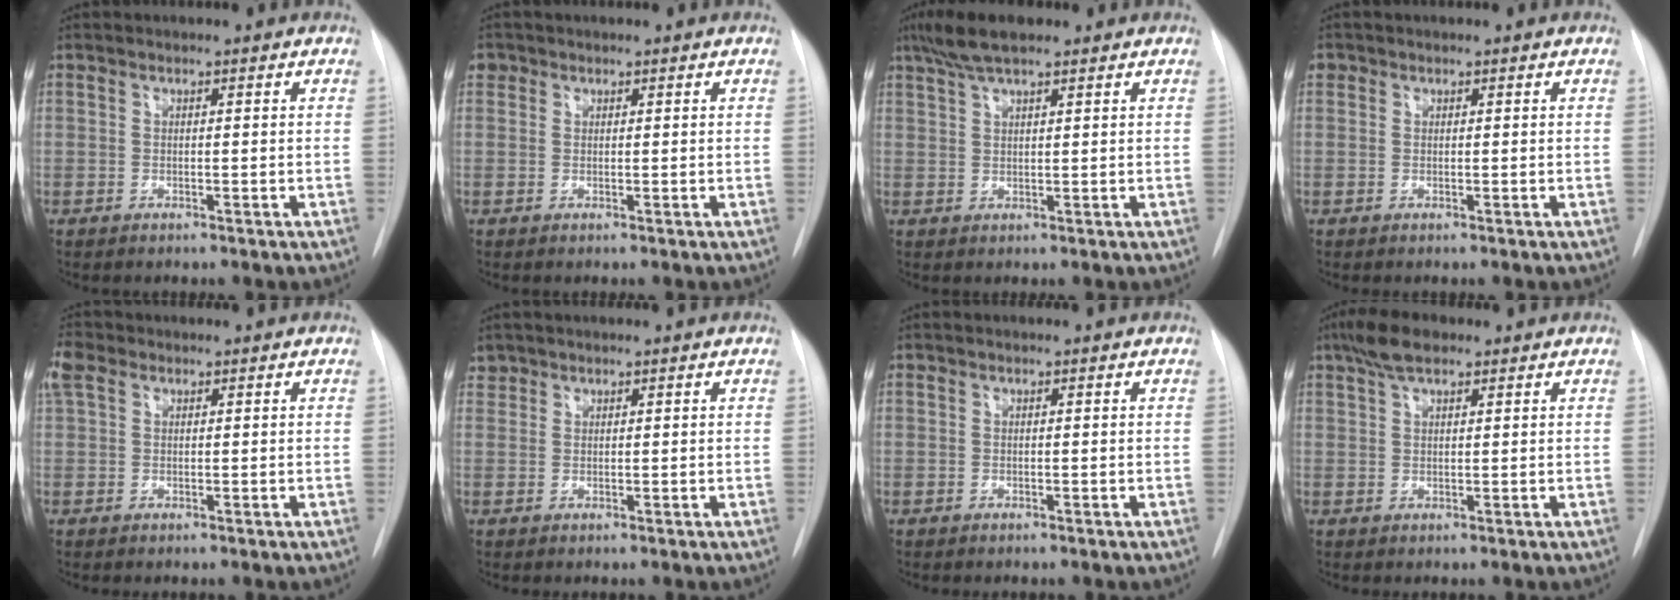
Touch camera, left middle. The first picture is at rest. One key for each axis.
{"total": 1.6, "fx": 0.8, "fy": 1.4, "fz": 0.2, "tx": 0.004, "ty": 0.008, "tz": 0.011}
{"total": 5.8, "fx": 4.4, "fy": 1.0, "fz": 3.8, "tx": -0.079, "ty": 0.016, "tz": 0.080}
{"total": 0.9, "fx": 0.4, "fy": 0.8, "fz": 0.1, "tx": 0.006, "ty": 0.005, "tz": 0.006}
{"total": 2.3, "fx": 1.3, "fy": 1.4, "fz": 1.2, "tx": -0.042, "ty": 0.021, "tz": 0.031}
{"total": 1.4, "fx": 1.1, "fy": 0.9, "fz": -0.2, "tx": 0.010, "ty": 0.009, "tz": 0.017}
{"total": 0.0}
{"total": 4.8, "fx": 3.3, "fy": 1.6, "fz": 3.0, "tx": -0.065, "ty": 0.014, "tz": 0.060}